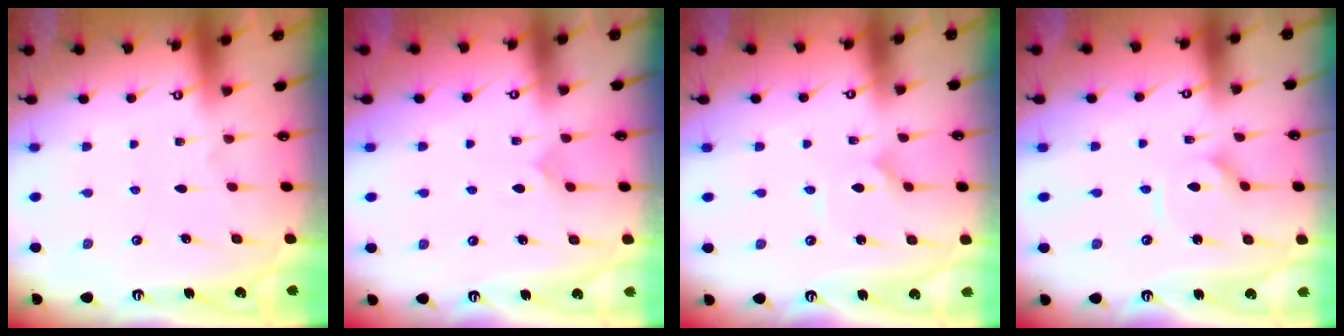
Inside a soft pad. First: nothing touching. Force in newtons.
{"total": 4.9, "press": 4.8, "slide": 0.6}
{"total": 1.4, "press": 1.4, "slide": 0.2}
{"total": 4.3, "press": 4.3, "slide": 0.4}